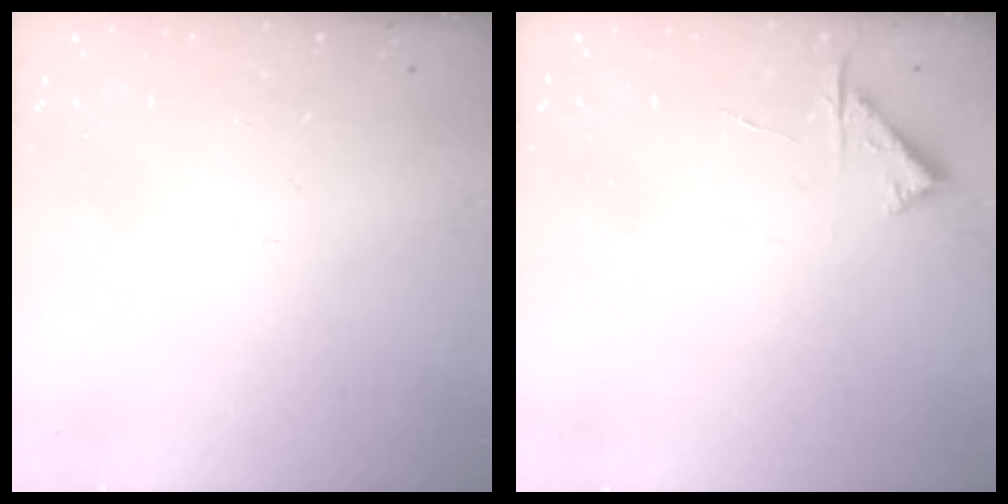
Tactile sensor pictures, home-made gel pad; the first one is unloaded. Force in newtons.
{"total": 4.7, "press": 4.6, "slide": 0.6}